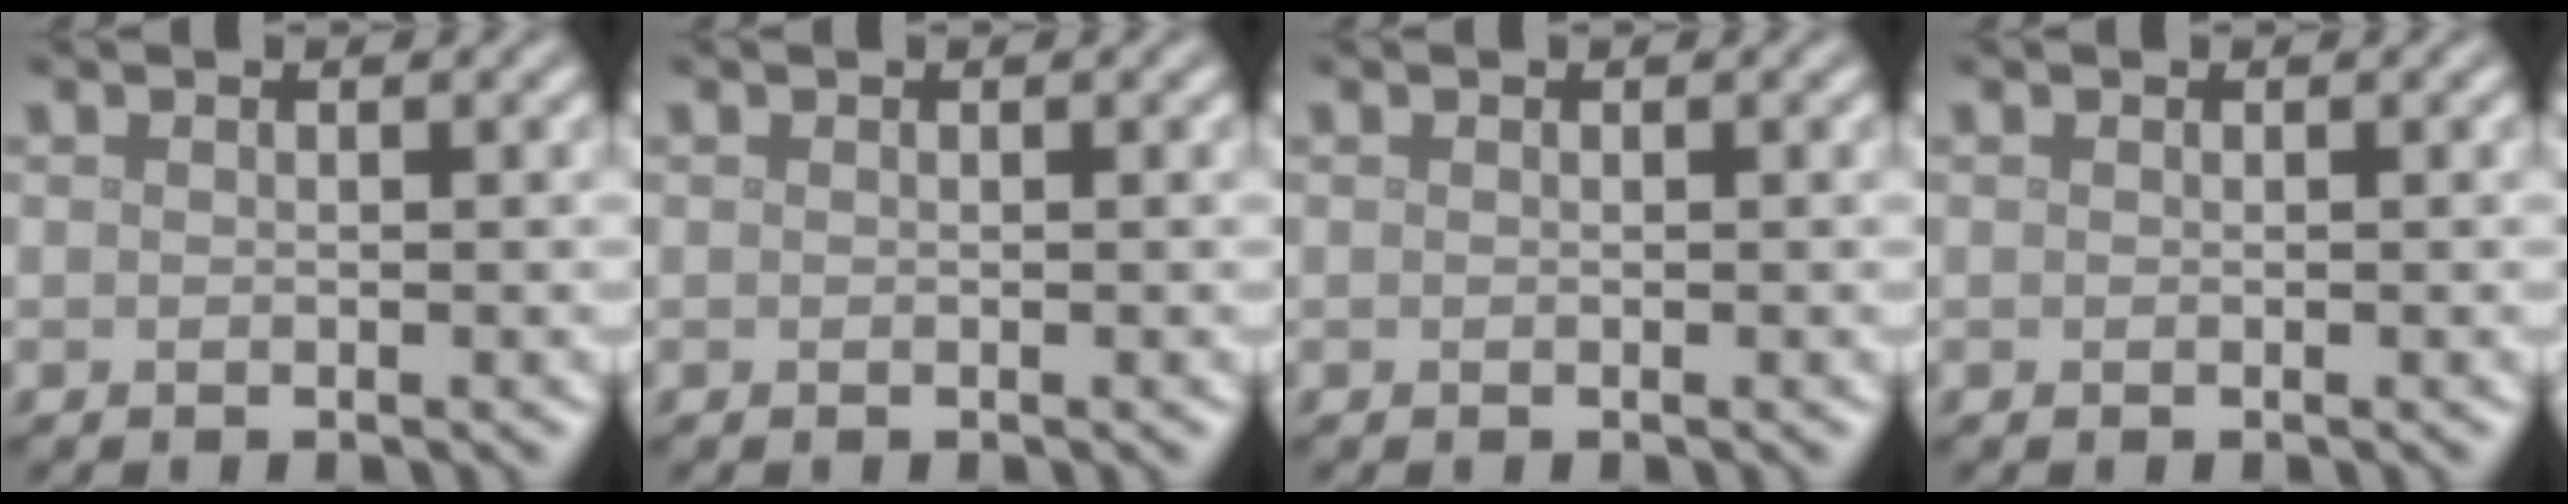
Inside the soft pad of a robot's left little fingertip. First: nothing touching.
{"total": 0.0}
{"total": 0.0}
{"total": 0.0}